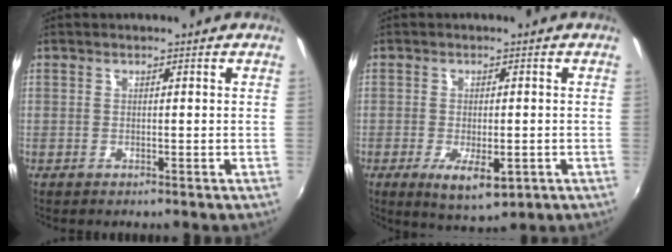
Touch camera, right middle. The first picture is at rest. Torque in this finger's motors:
{"motor_torque": [0.44, -0.53, 0.16, 0.08]}